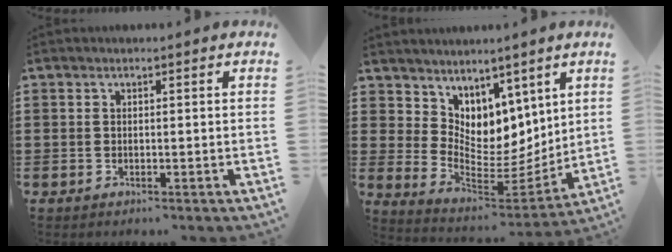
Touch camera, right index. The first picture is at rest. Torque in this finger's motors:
{"motor_torque": [0.12, 0.41, 0.64, 0.10]}